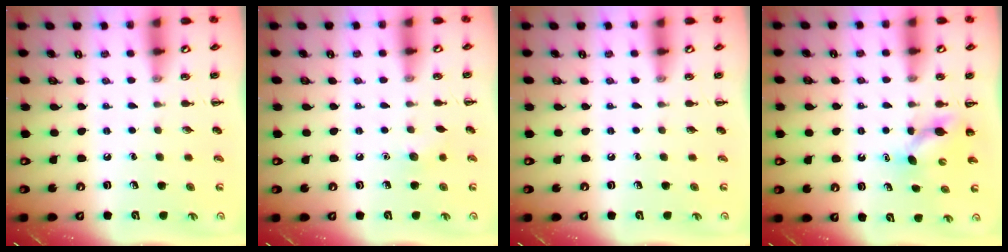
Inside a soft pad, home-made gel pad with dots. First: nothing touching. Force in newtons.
{"total": 5.5, "press": 5.4, "slide": 1.2}
{"total": 0.0}
{"total": 4.0, "press": 3.9, "slide": 1.1}